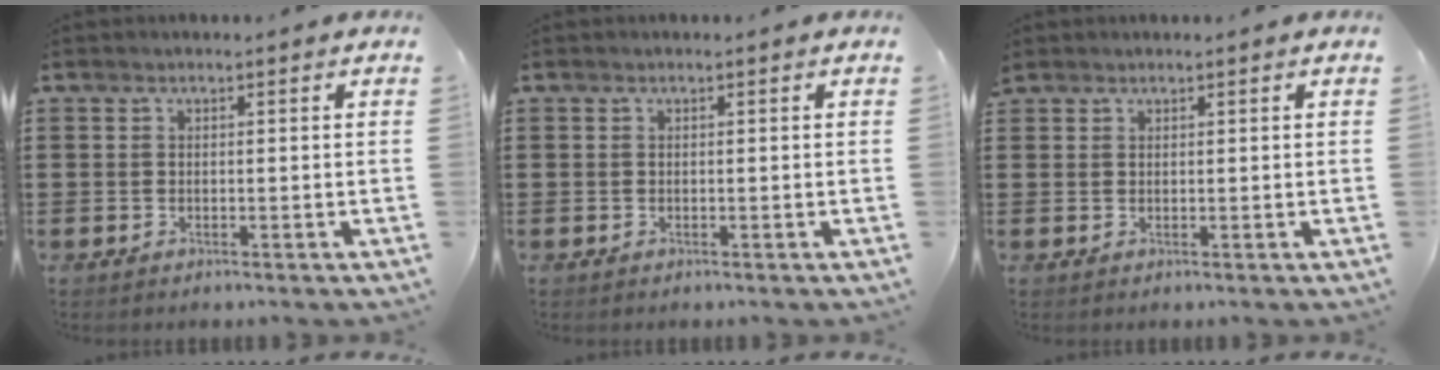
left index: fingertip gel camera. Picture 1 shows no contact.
{"total": 0.0}
{"total": 0.9, "force": [0.9, 0.4, 0.1], "torque": [-0.004, 0.002, 0.017]}